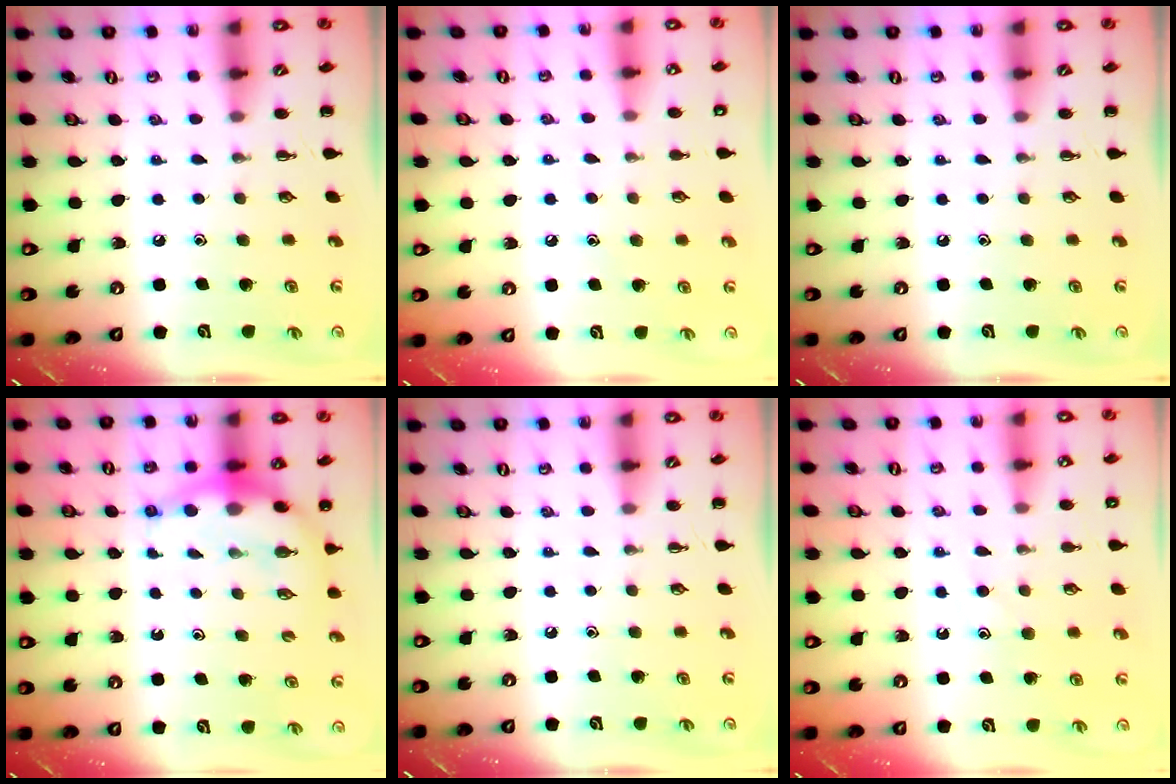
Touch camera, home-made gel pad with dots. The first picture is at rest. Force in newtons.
{"total": 6.4, "press": 6.2, "slide": 1.6}
{"total": 0.0}
{"total": 7.2, "press": 7.2, "slide": 1.1}
{"total": 0.0}
{"total": 8.6, "press": 8.5, "slide": 0.9}